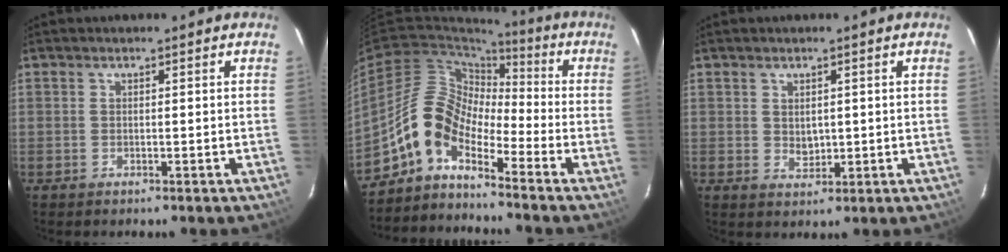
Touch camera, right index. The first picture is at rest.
{"total": 9.6, "force": [-6.5, 4.2, 5.6], "torque": [-0.099, 0.024, -0.145]}
{"total": 2.6, "force": [0.5, 2.0, 1.6], "torque": [-0.024, 0.000, 0.013]}